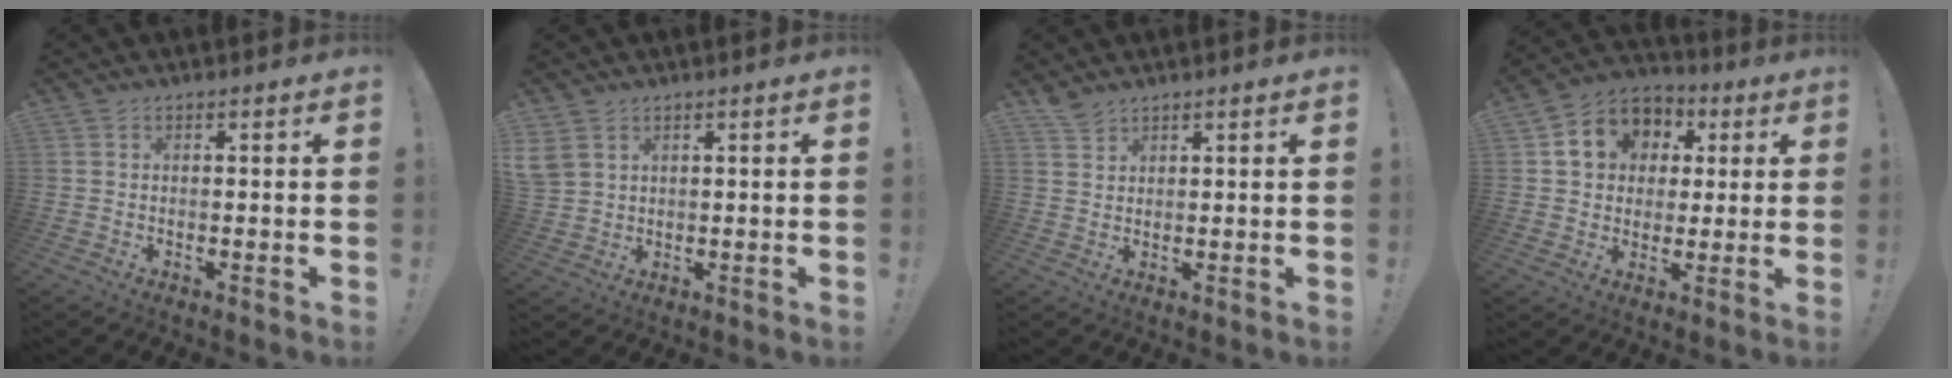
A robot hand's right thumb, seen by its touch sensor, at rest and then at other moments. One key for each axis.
{"total": 4.9, "fx": 2.7, "fy": 3.3, "fz": 2.5, "tx": -0.051, "ty": -0.008, "tz": 0.054}
{"total": 3.3, "fx": 3.0, "fy": 1.0, "fz": 1.0, "tx": -0.010, "ty": -0.022, "tz": 0.055}
{"total": 11.7, "fx": 3.2, "fy": 10.2, "fz": 4.9, "tx": -0.068, "ty": -0.007, "tz": 0.068}